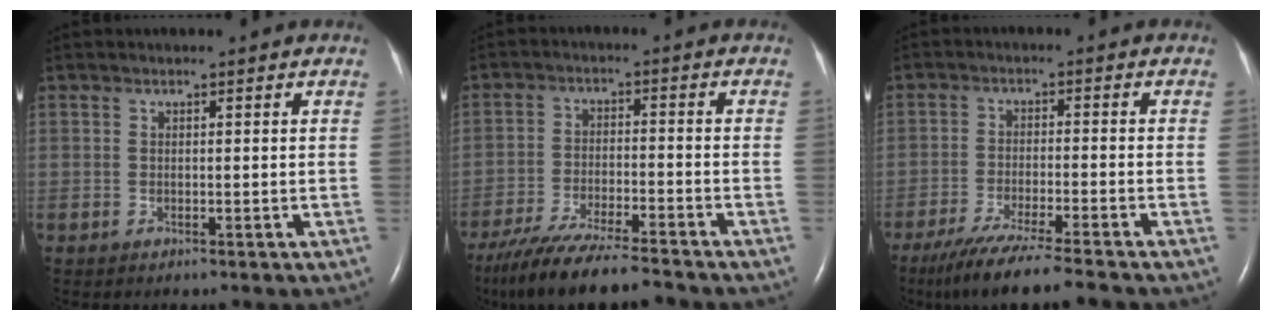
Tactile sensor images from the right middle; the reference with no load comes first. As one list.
[{"total": 14.0, "force": [-12.1, 1.2, 6.9], "torque": [-0.123, -0.030, -0.200]}, {"total": 10.4, "force": [-8.8, -0.6, 5.5], "torque": [-0.087, -0.035, -0.147]}]